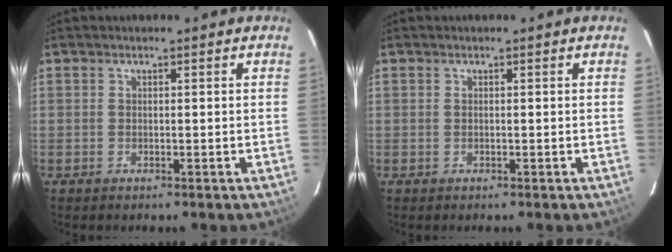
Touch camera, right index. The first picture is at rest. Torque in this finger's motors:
{"motor_torque": [0.00, 0.00, 0.01, 0.00]}